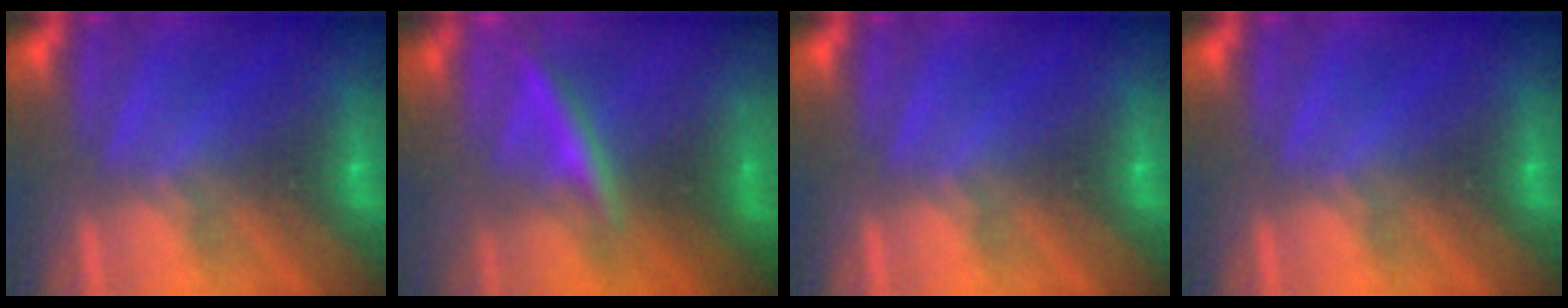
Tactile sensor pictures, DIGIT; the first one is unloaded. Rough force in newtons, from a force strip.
{"total": 2.5}
{"total": 0.0}
{"total": 0.0}